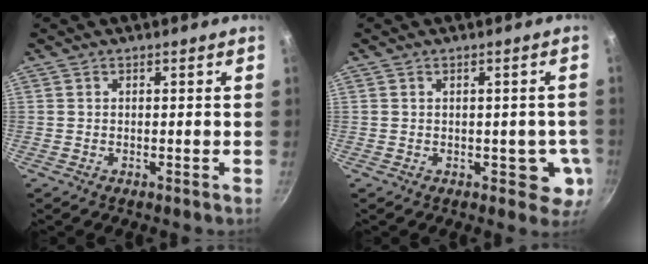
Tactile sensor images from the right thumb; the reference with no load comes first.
{"total": 4.4, "force": [-0.6, 2.9, 3.2], "torque": [-0.012, -0.002, -0.005]}